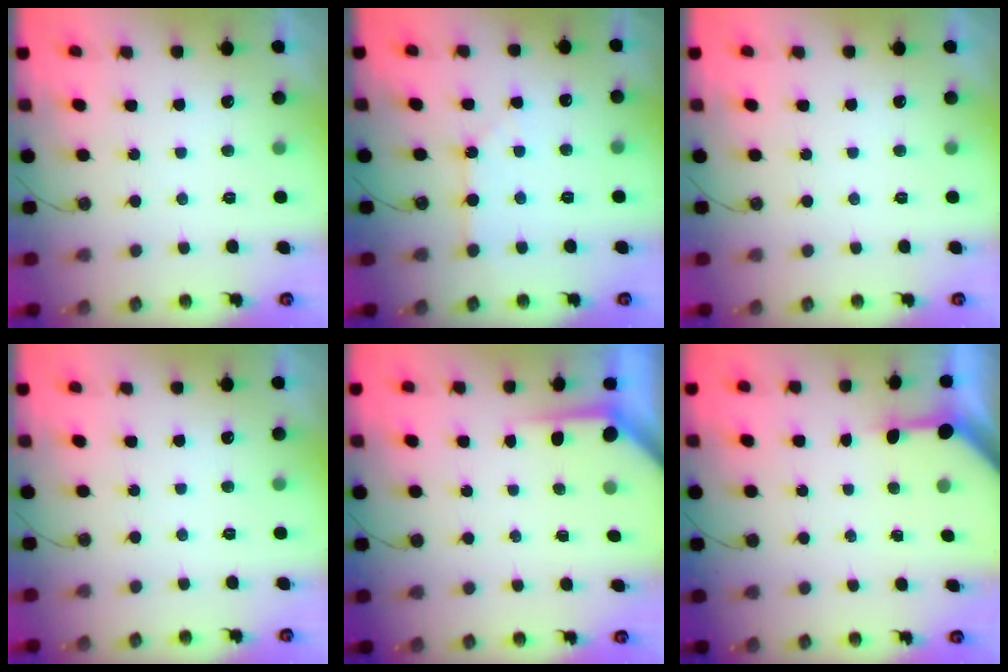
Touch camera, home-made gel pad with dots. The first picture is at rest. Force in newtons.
{"total": 2.7, "press": 2.6, "slide": 0.5}
{"total": 0.0}
{"total": 0.0}
{"total": 3.6, "press": 3.6, "slide": 0.3}
{"total": 3.5, "press": 3.5, "slide": 0.4}